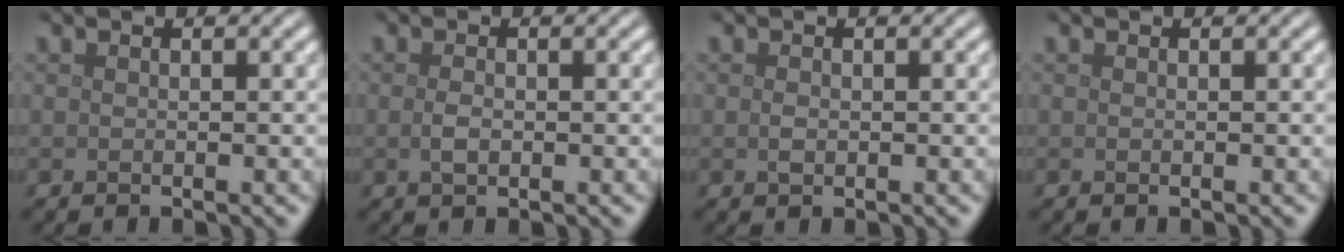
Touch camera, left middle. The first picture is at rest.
{"total": 1.2, "force": [-0.1, 0.7, 1.0], "torque": [-0.022, -0.001, -0.003]}
{"total": 0.8, "force": [0.0, 0.5, 0.6], "torque": [-0.015, -0.003, -0.001]}
{"total": 0.0}